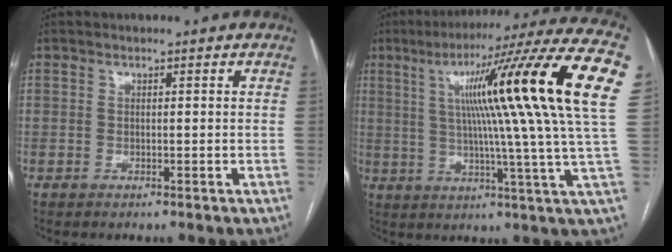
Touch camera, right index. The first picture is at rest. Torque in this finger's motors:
{"motor_torque": [2.14, 0.00, 1.05, 0.21]}